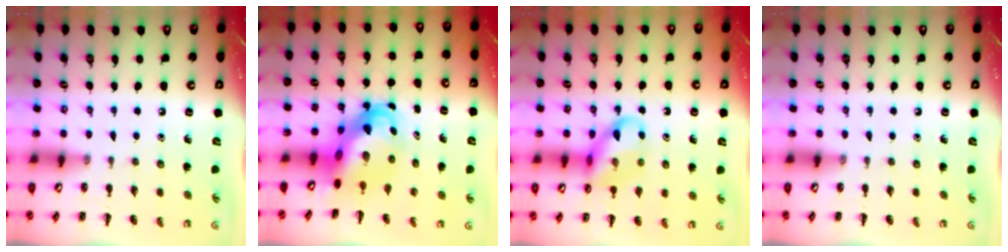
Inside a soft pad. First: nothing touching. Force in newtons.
{"total": 6.9, "press": 6.6, "slide": 2.1}
{"total": 13.1, "press": 13.0, "slide": 1.9}
{"total": 0.0}